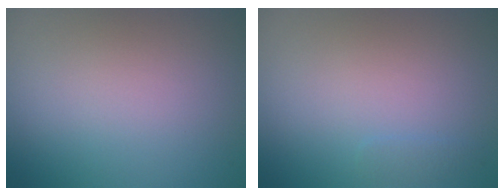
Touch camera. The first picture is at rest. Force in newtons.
{"total": 0.6, "press": 0.6, "slide": 0.0}